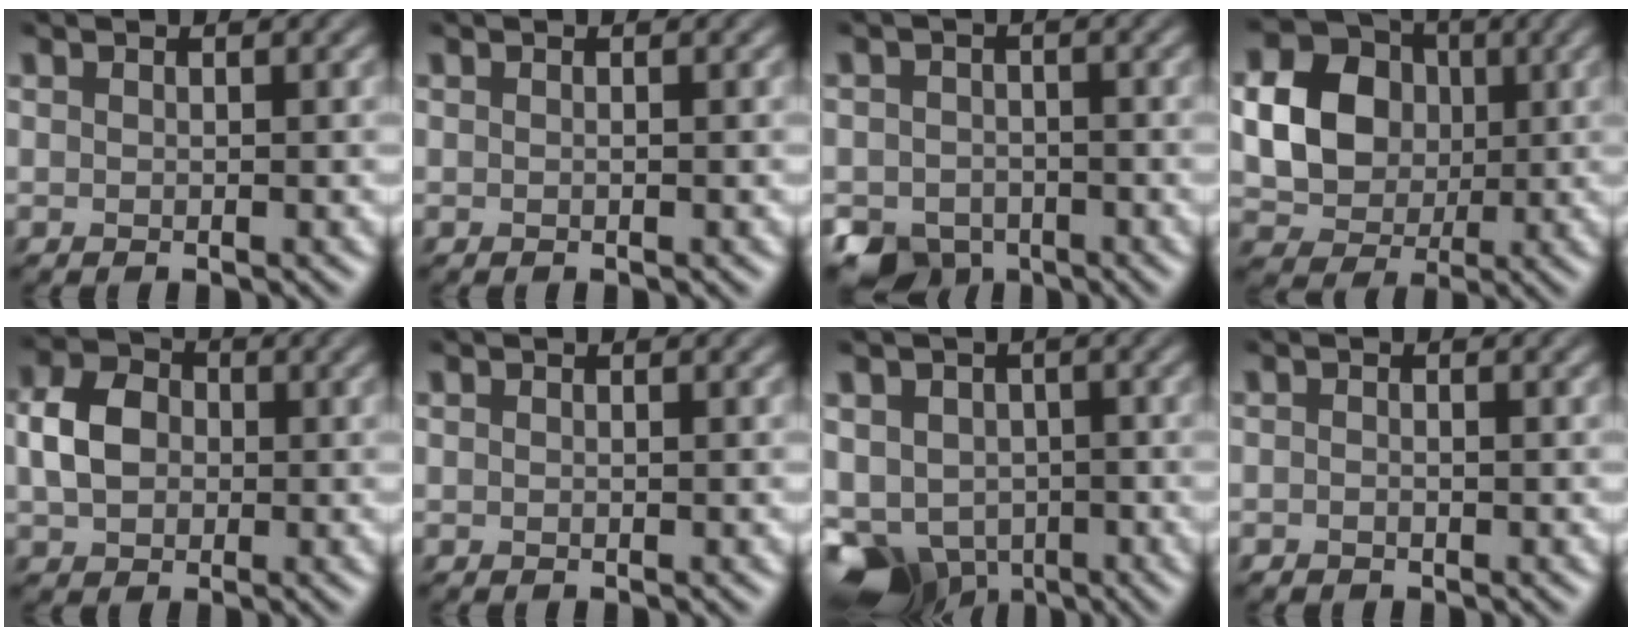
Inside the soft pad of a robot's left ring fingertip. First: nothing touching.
{"total": 0.0}
{"total": 3.7, "force": [-2.2, 2.9, 0.7], "torque": [-0.013, -0.015, -0.047]}
{"total": 12.0, "force": [0.4, 10.3, 6.2], "torque": [-0.133, 0.022, -0.014]}
{"total": 4.0, "force": [-1.3, 3.1, 2.2], "torque": [-0.051, 0.000, -0.033]}
{"total": 0.0}
{"total": 9.4, "force": [-5.5, 6.6, 3.6], "torque": [-0.050, -0.020, -0.083]}
{"total": 0.7, "force": [-0.6, 0.1, -0.2], "torque": [0.001, -0.002, -0.012]}